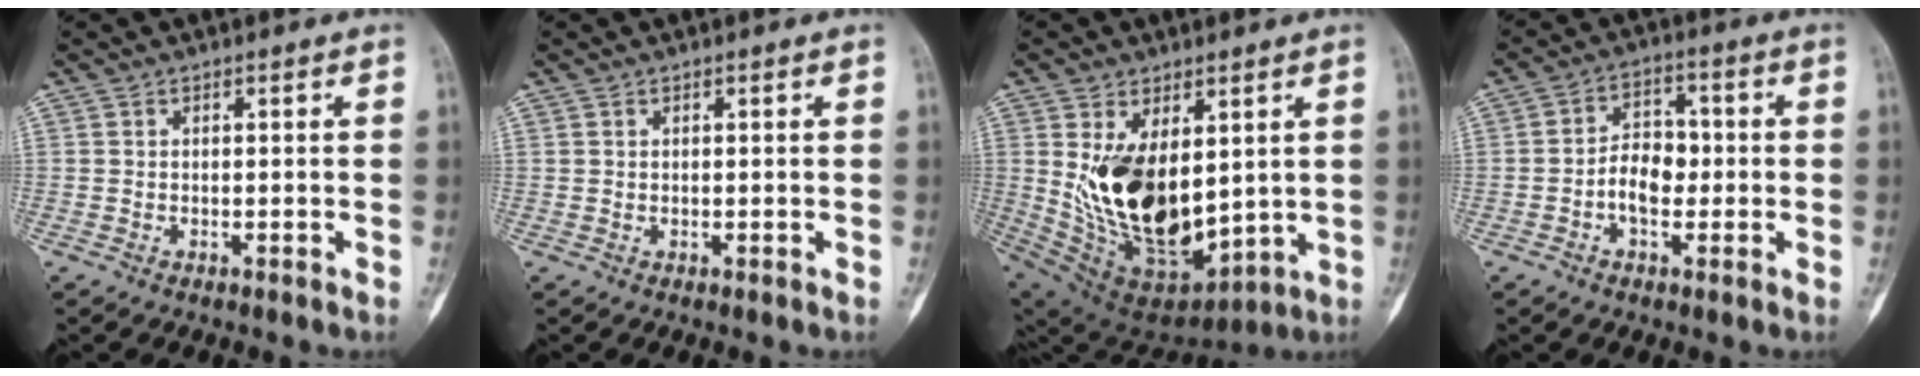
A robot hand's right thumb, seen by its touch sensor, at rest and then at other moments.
{"total": 0.0}
{"total": 20.1, "force": [2.7, 11.4, 16.3], "torque": [-0.265, -0.036, 0.082]}
{"total": 6.8, "force": [-1.2, 4.5, 4.9], "torque": [-0.061, 0.022, -0.030]}